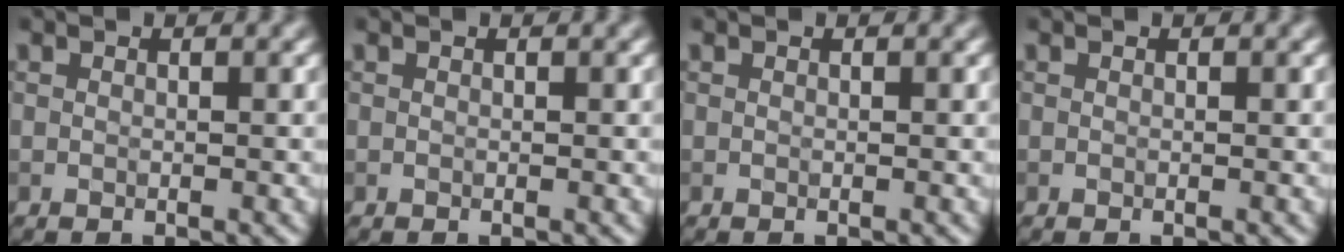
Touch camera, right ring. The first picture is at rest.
{"total": 0.0}
{"total": 0.0}
{"total": 0.0}